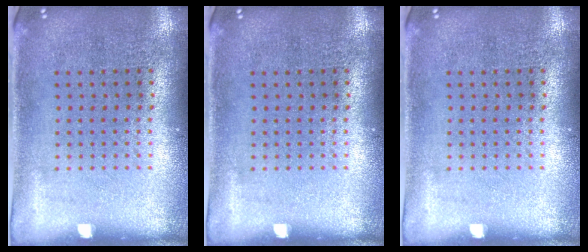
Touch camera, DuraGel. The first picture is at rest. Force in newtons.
{"total": 0.0}
{"total": 0.0}